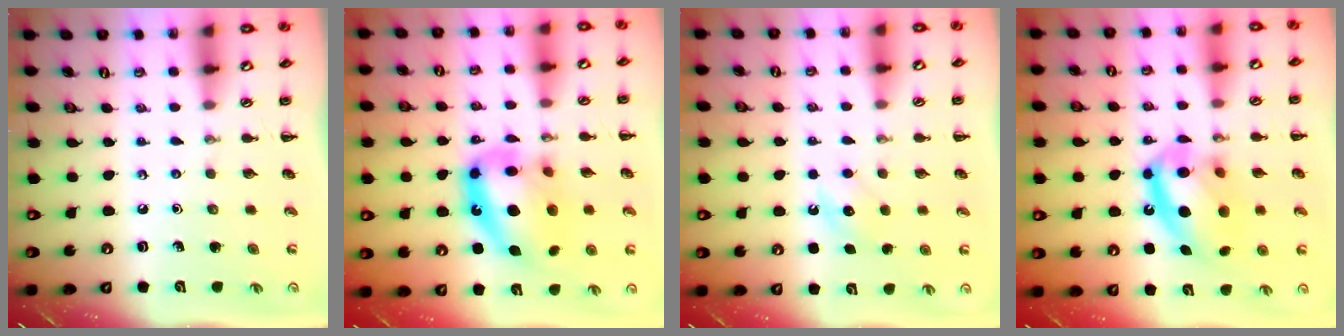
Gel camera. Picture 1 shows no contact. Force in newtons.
{"total": 16.9, "press": 16.3, "slide": 4.4}
{"total": 4.9, "press": 4.7, "slide": 1.4}
{"total": 16.8, "press": 16.4, "slide": 3.5}